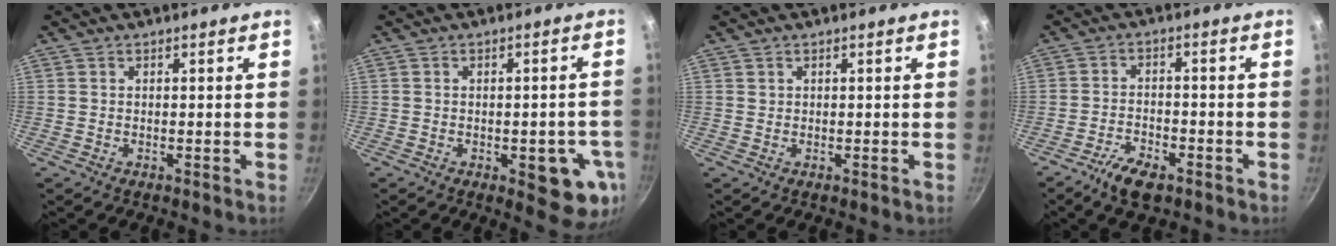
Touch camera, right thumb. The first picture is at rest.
{"total": 10.0, "force": [-2.9, 4.4, 8.5], "torque": [-0.064, 0.005, -0.033]}
{"total": 0.0}
{"total": 8.6, "force": [-5.7, 3.6, 5.3], "torque": [-0.099, 0.034, -0.104]}